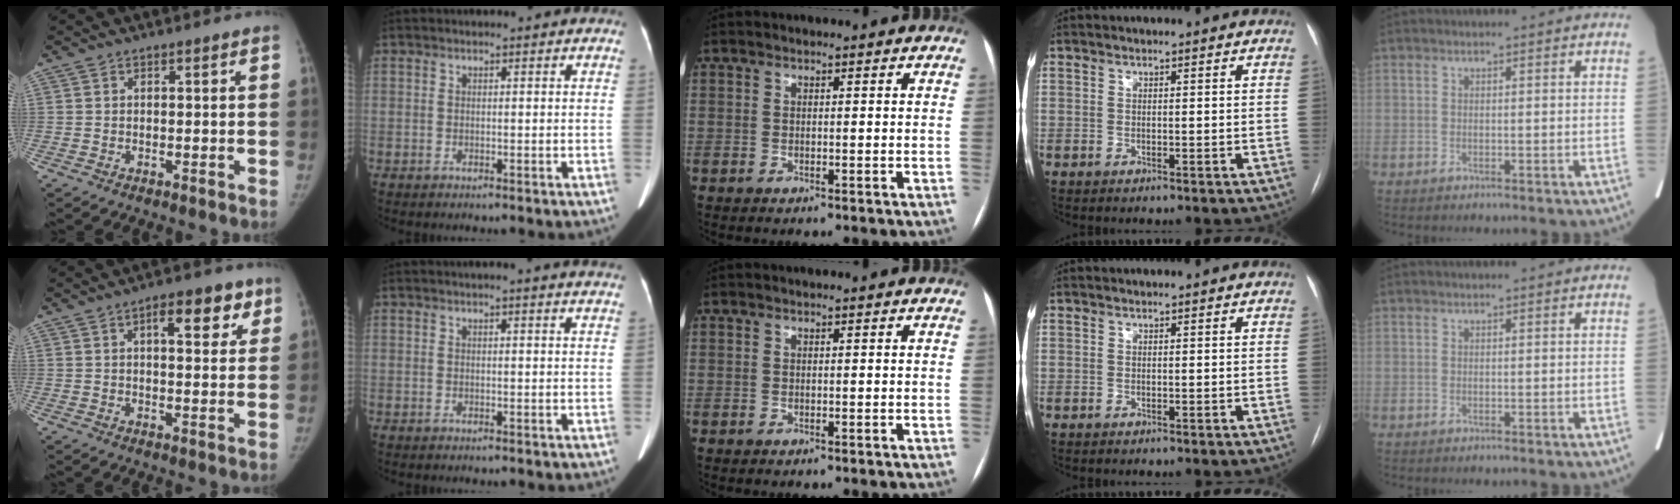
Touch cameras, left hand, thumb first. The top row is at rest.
{"thumb": {"total": 8.3, "force": [3.9, 3.6, 6.3], "torque": [-0.058, -0.010, 0.049]}, "index": {"total": 4.5, "force": [4.1, 0.2, 1.8], "torque": [-0.020, 0.008, 0.030]}}